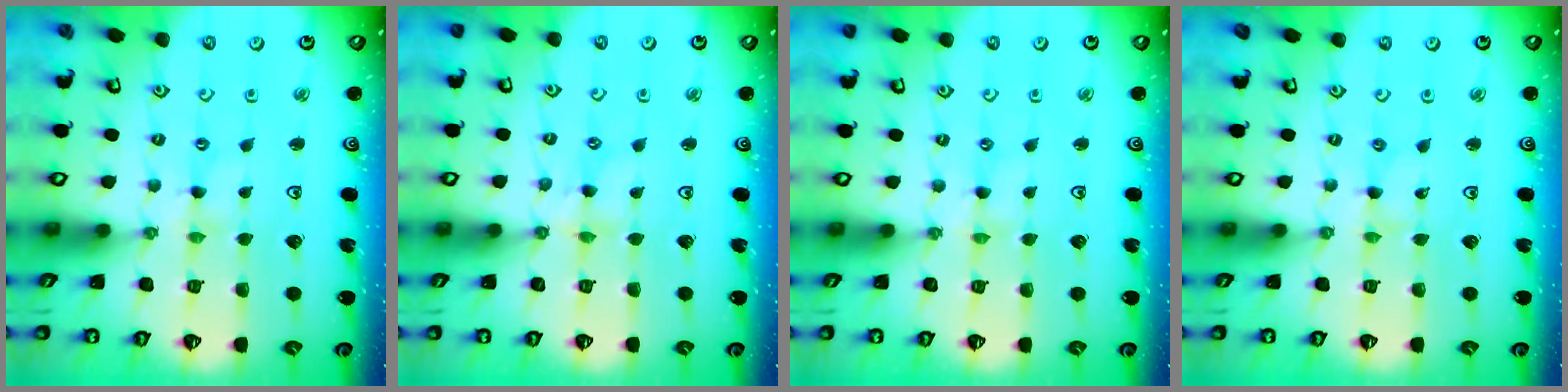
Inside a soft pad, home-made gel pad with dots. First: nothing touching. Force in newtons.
{"total": 1.6, "press": 1.6, "slide": 0.2}
{"total": 0.0}
{"total": 0.0}